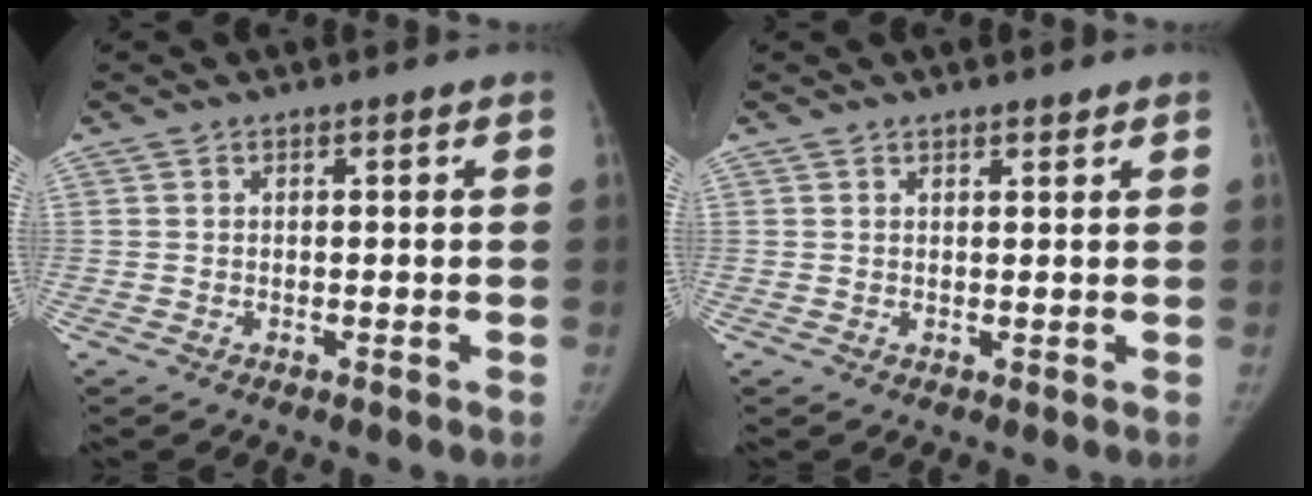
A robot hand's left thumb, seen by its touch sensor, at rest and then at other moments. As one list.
[{"total": 1.1, "force": [1.0, 0.3, 0.3], "torque": [0.002, -0.008, 0.017]}]